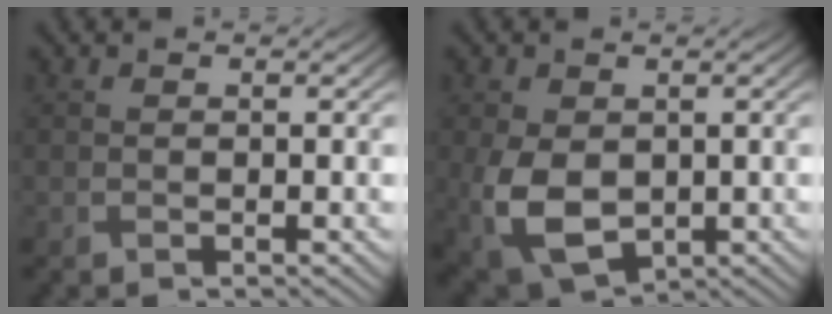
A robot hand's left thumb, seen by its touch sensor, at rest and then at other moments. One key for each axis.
{"total": 8.7, "fx": -1.4, "fy": 5.8, "fz": 6.3, "tx": -0.159, "ty": -0.023, "tz": -0.023}